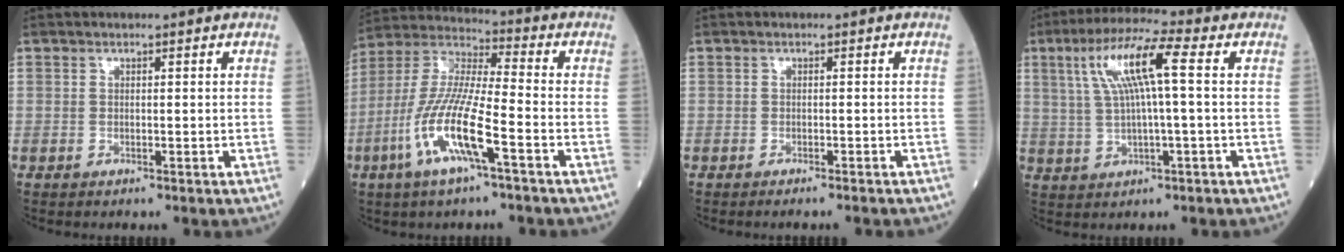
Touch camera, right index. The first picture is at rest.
{"total": 13.5, "force": [-5.3, 1.5, 12.3], "torque": [-0.266, -0.007, -0.106]}
{"total": 3.4, "force": [-3.1, -0.1, 1.4], "torque": [-0.015, -0.003, -0.039]}
{"total": 9.7, "force": [2.3, 0.5, 9.4], "torque": [-0.184, 0.024, 0.044]}